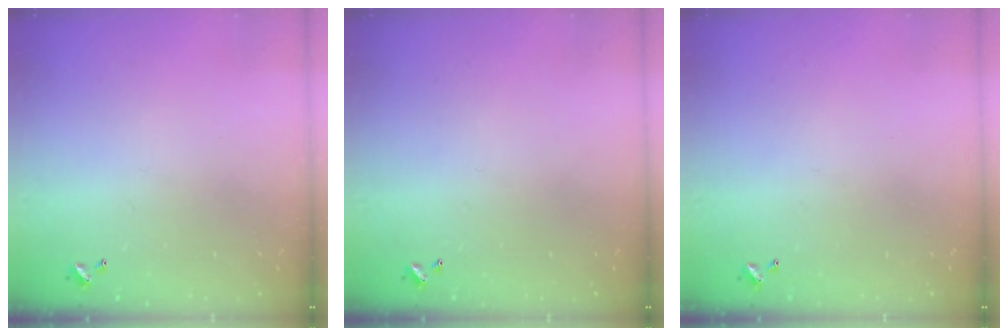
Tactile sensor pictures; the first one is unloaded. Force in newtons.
{"total": 0.0}
{"total": 0.0}